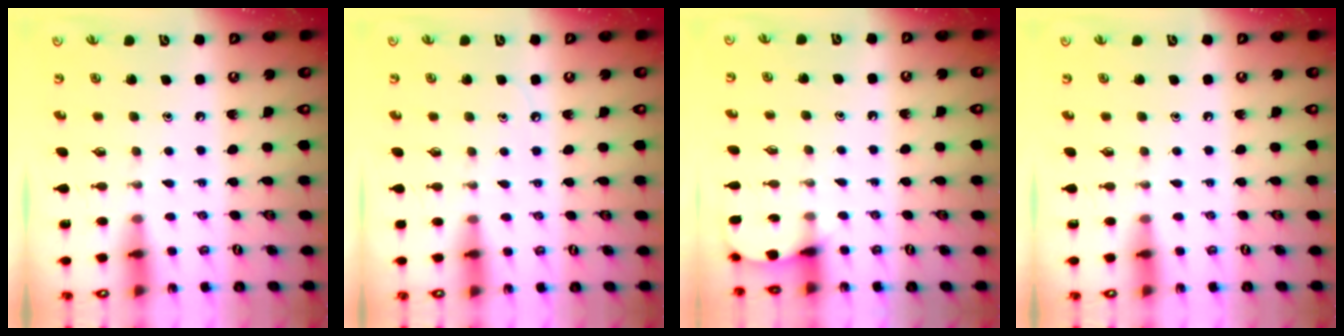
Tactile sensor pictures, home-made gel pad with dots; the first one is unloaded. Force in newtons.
{"total": 2.5, "press": 2.5, "slide": 0.4}
{"total": 3.8, "press": 3.8, "slide": 0.4}
{"total": 0.0}